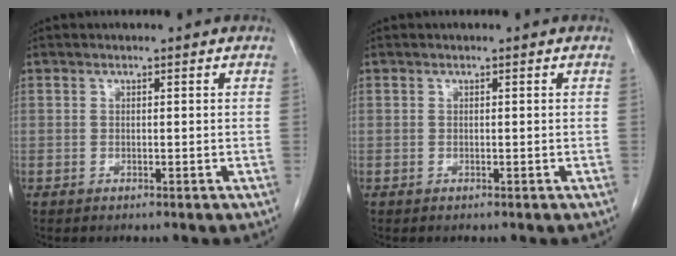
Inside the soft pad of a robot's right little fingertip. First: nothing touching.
{"total": 0.0}